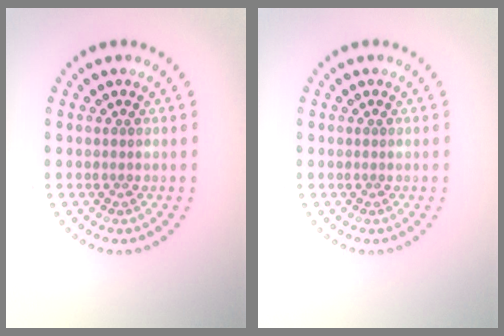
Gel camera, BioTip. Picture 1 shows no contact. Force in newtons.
{"total": 0.0}